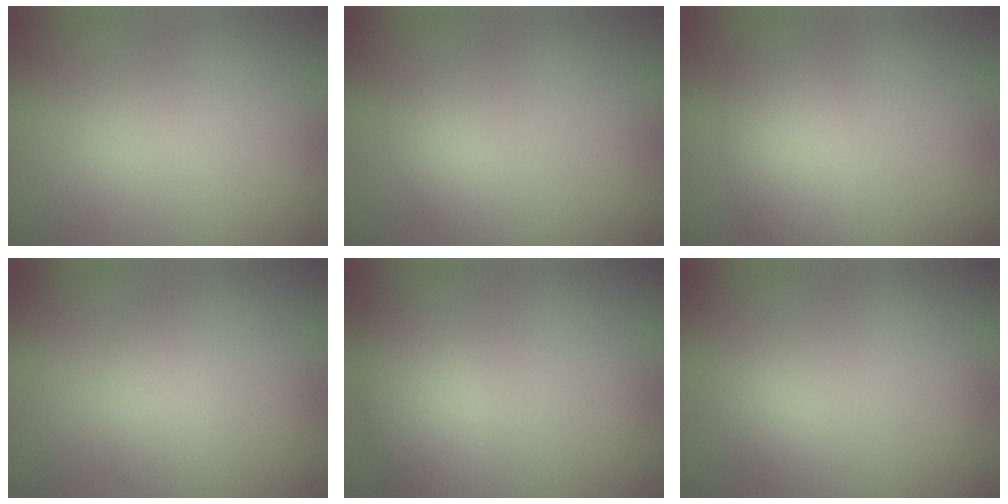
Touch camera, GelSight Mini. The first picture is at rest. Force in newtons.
{"total": 0.8, "press": 0.8, "slide": 0.0}
{"total": 2.7, "press": 2.7, "slide": 0.0}
{"total": 1.5, "press": 1.5, "slide": 0.0}
{"total": 2.4, "press": 2.4, "slide": 0.1}
{"total": 0.8, "press": 0.8, "slide": 0.0}